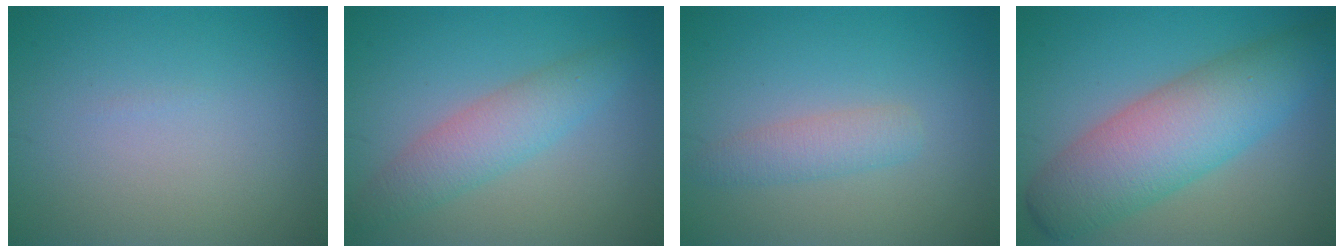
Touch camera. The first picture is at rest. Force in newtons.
{"total": 3.7, "press": 3.7, "slide": 0.1}
{"total": 2.2, "press": 2.2, "slide": 0.1}
{"total": 8.2, "press": 8.2, "slide": 0.1}